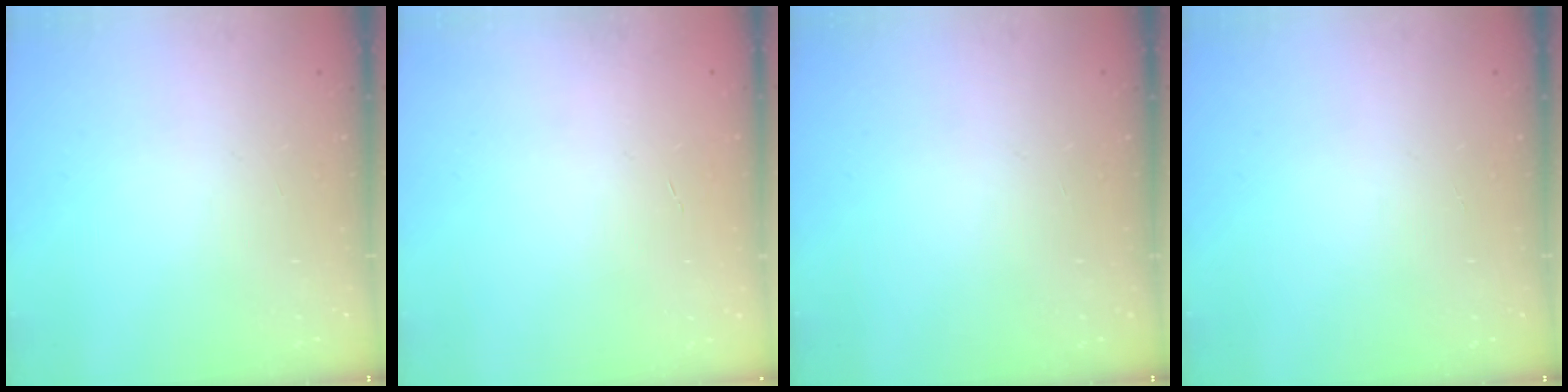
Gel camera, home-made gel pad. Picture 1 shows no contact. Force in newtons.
{"total": 0.0}
{"total": 0.0}
{"total": 0.0}